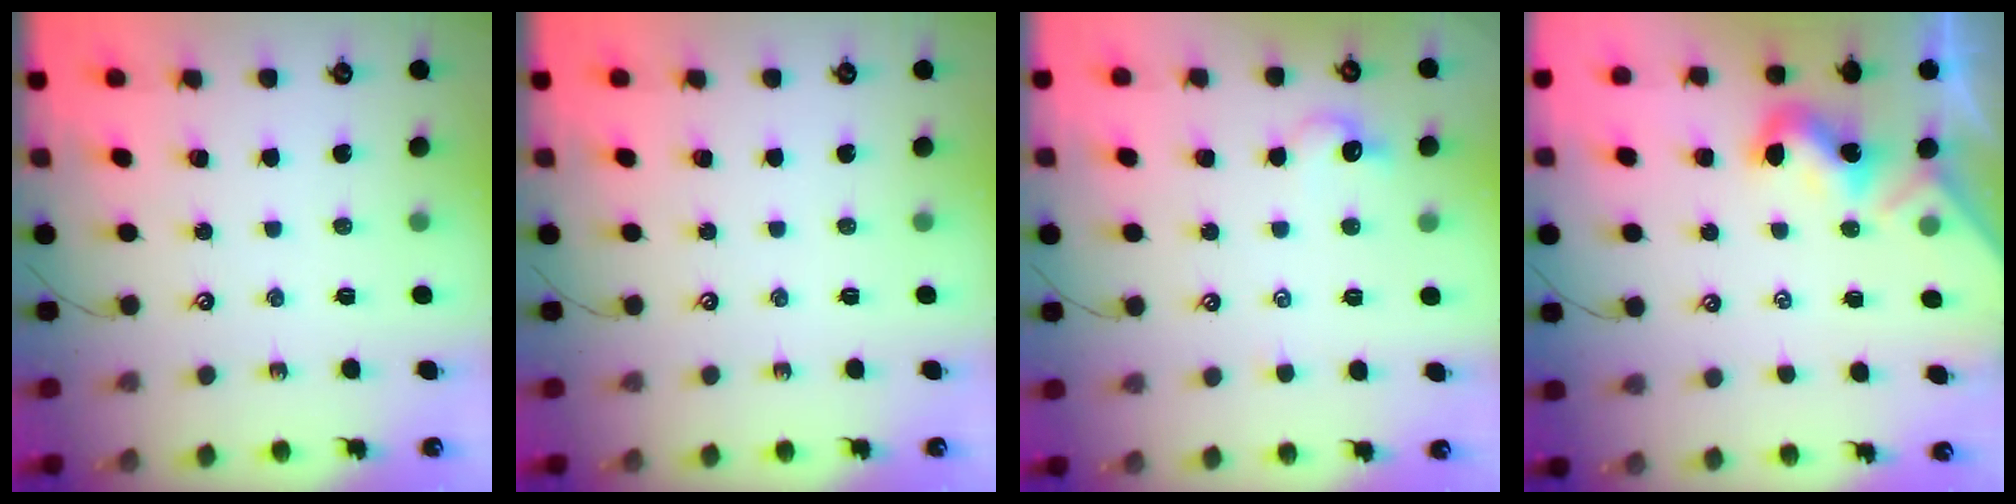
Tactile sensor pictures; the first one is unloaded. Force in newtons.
{"total": 0.0}
{"total": 1.2, "press": 1.0, "slide": 0.7}
{"total": 1.8, "press": 1.8, "slide": 0.5}